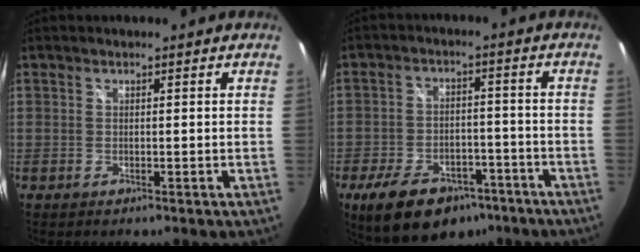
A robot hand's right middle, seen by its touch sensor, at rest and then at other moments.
{"total": 15.5, "force": [-10.0, 8.5, 8.2], "torque": [-0.178, -0.002, -0.147]}